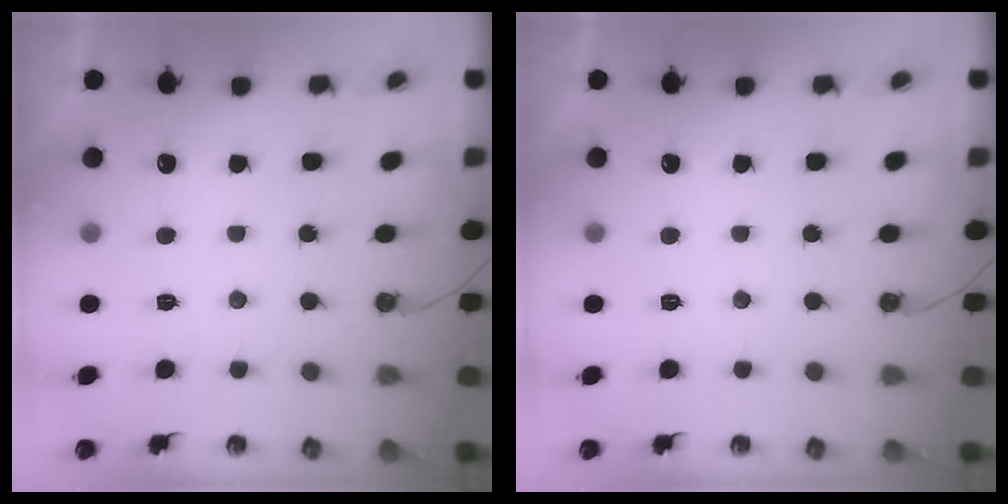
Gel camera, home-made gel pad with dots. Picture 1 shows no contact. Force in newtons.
{"total": 0.0}